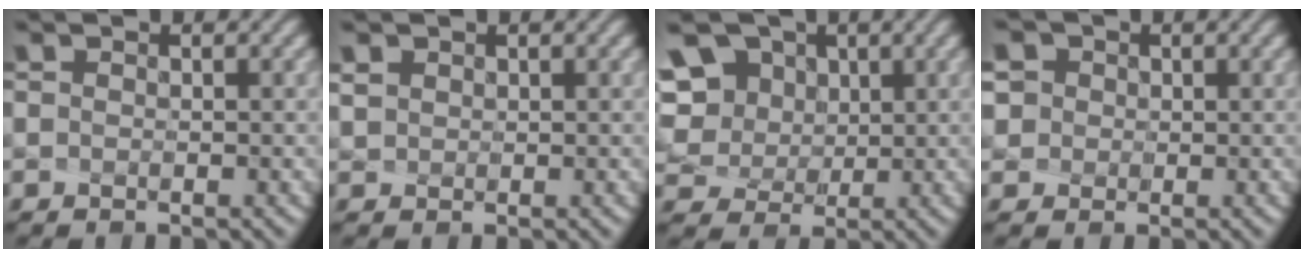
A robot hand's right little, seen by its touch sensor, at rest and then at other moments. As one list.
[{"total": 1.3, "force": [1.0, 0.9, 0.3], "torque": [-0.027, 0.000, 0.035]}, {"total": 8.3, "force": [3.9, 6.1, 4.0], "torque": [-0.095, 0.016, 0.074]}, {"total": 4.8, "force": [2.1, 4.0, 1.6], "torque": [-0.033, 0.021, 0.020]}]